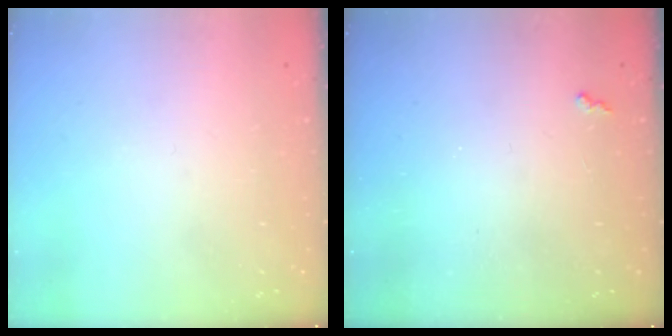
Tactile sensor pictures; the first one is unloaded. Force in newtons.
{"total": 1.9, "press": 1.9, "slide": 0.5}